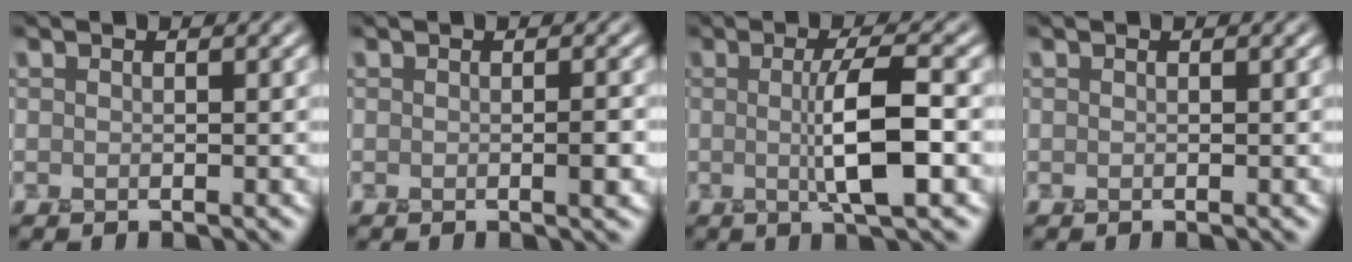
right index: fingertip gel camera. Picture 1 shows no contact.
{"total": 1.3, "force": [-0.2, 0.2, 1.2], "torque": [-0.018, -0.004, -0.004]}
{"total": 5.1, "force": [-0.2, 0.9, 5.0], "torque": [-0.090, 0.001, -0.005]}
{"total": 0.0}